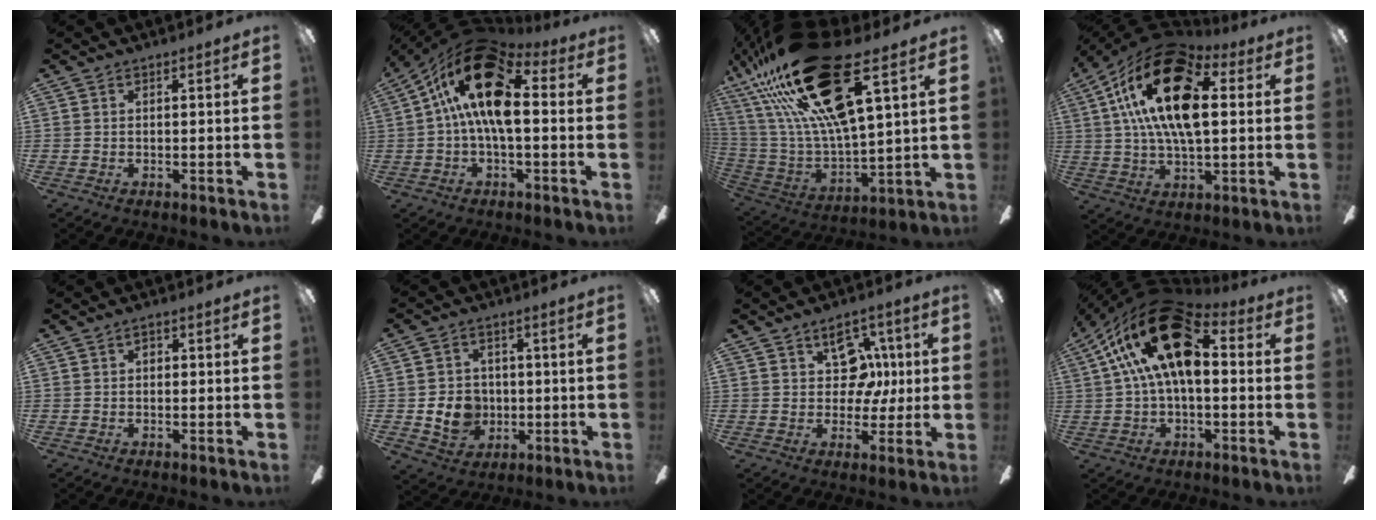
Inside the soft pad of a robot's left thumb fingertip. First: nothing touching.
{"total": 21.7, "force": [6.1, 10.0, 18.3], "torque": [-0.320, -0.015, 0.103]}
{"total": 32.6, "force": [18.1, 11.1, 24.8], "torque": [-0.463, -0.090, 0.304]}
{"total": 24.1, "force": [7.6, 12.0, 19.5], "torque": [-0.360, -0.015, 0.121]}
{"total": 1.5, "force": [0.3, 0.9, 1.1], "torque": [-0.023, 0.007, 0.003]}
{"total": 8.6, "force": [-1.0, 7.5, 4.0], "torque": [-0.096, 0.011, -0.016]}
{"total": 11.6, "force": [3.9, 8.8, 6.5], "torque": [-0.089, 0.000, 0.073]}
{"total": 22.7, "force": [9.1, 11.0, 17.7], "torque": [-0.306, -0.029, 0.161]}